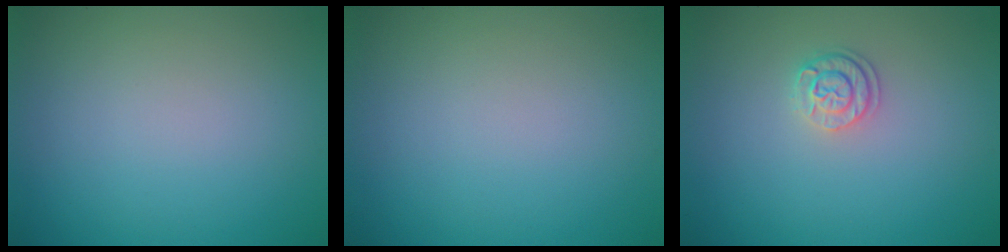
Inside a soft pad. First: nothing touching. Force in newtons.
{"total": 0.0}
{"total": 1.9, "press": 1.7, "slide": 0.9}